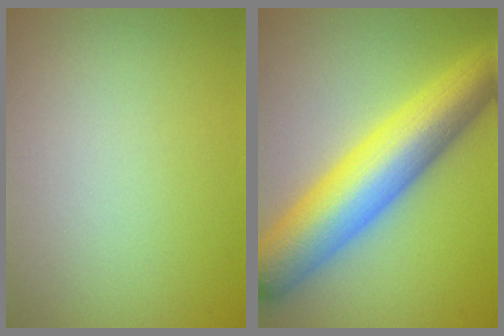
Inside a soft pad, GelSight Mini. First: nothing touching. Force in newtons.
{"total": 10.5, "press": 10.5, "slide": 0.3}